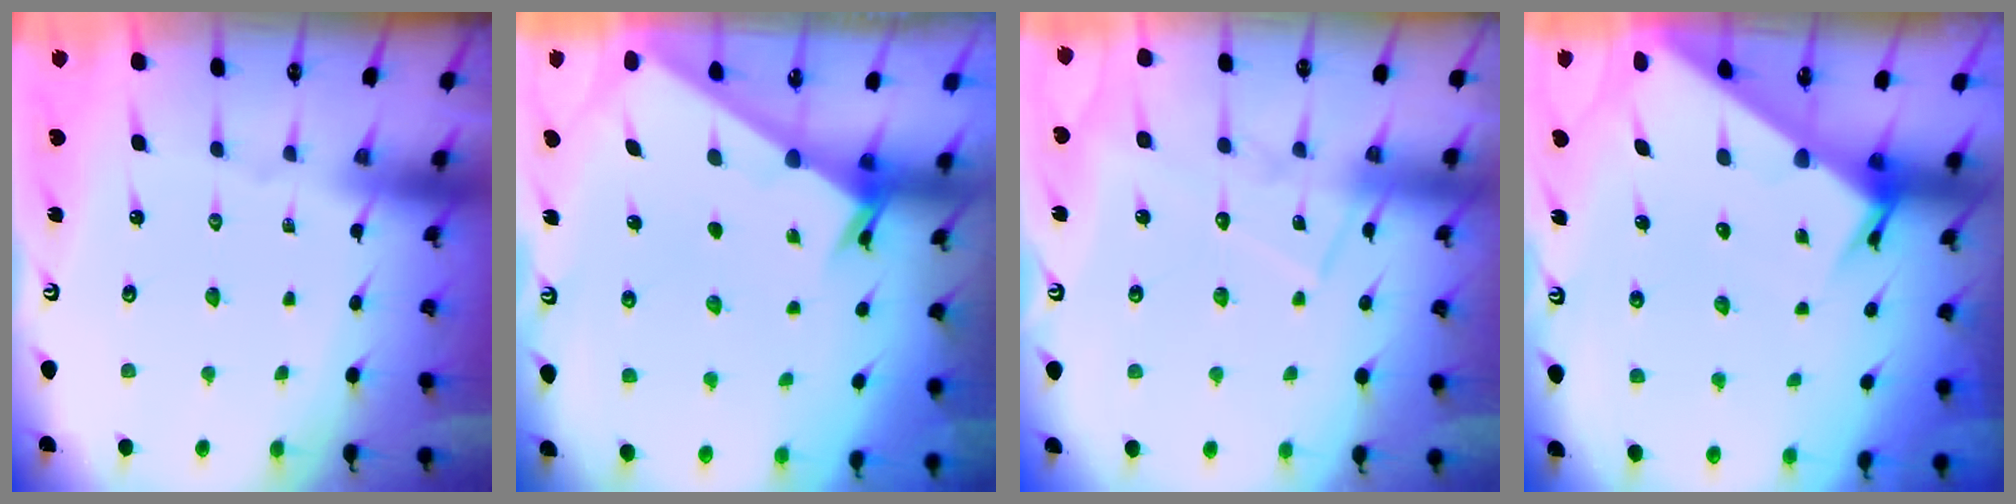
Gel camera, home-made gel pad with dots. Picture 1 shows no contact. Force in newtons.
{"total": 2.1, "press": 2.1, "slide": 0.3}
{"total": 11.9, "press": 11.9, "slide": 0.9}
{"total": 4.4, "press": 4.4, "slide": 0.2}